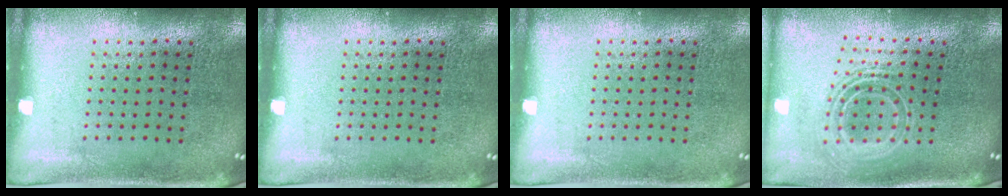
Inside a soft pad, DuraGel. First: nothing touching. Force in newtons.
{"total": 0.0}
{"total": 0.0}
{"total": 2.2, "press": 1.6, "slide": 1.5}